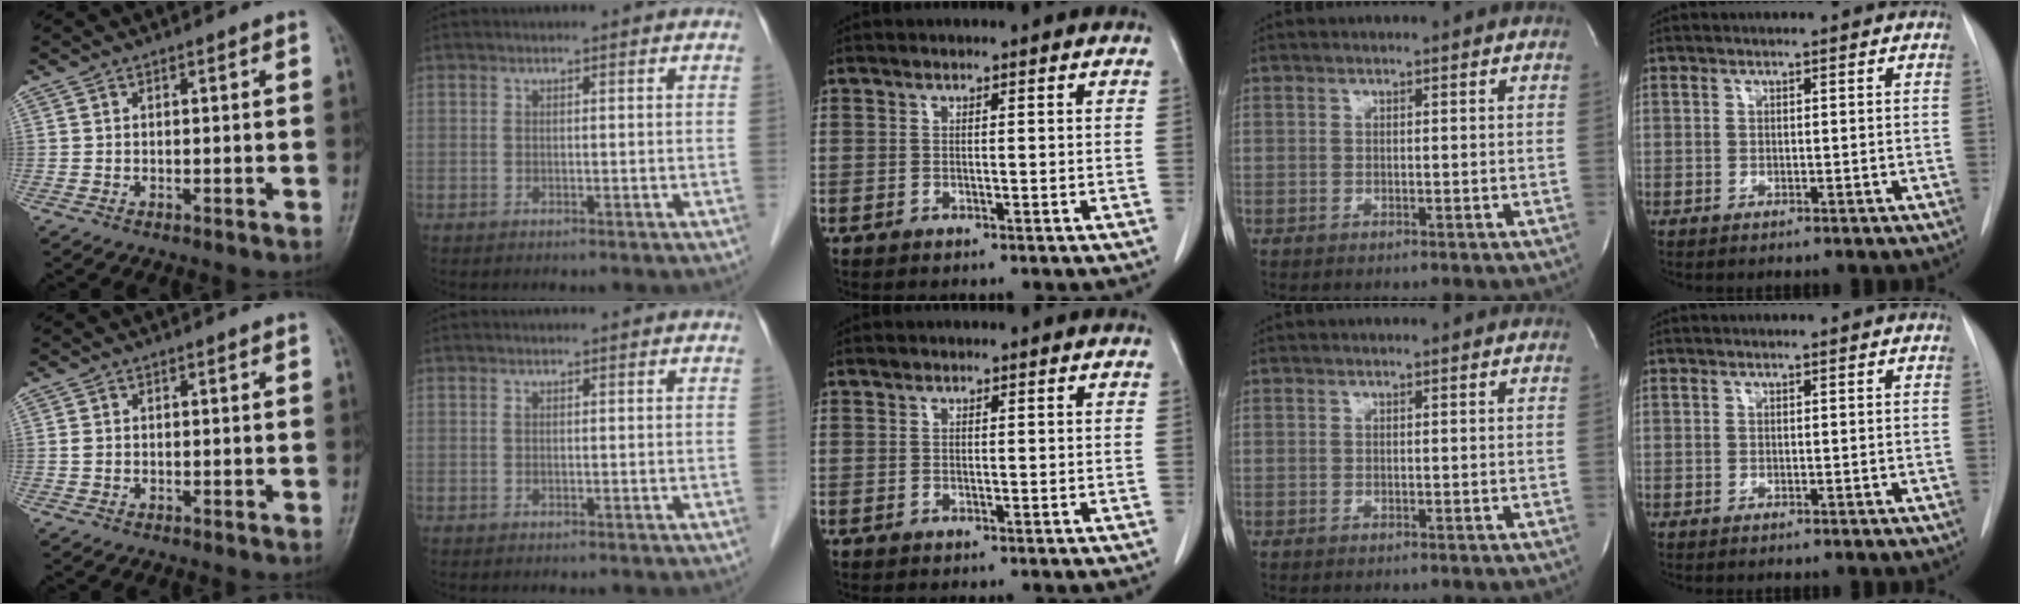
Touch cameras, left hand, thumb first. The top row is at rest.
{"thumb": {"total": 0.8, "force": [0.0, 0.7, 0.5], "torque": [-0.008, 0.005, 0.002]}, "middle": {"total": 0.5, "force": [0.3, 0.4, 0.3], "torque": [-0.005, 0.004, 0.004]}}